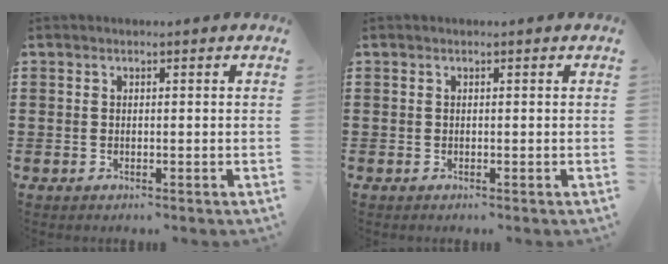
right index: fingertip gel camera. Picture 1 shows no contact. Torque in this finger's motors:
{"motor_torque": [1.38, 0.18, -0.01, 0.01]}